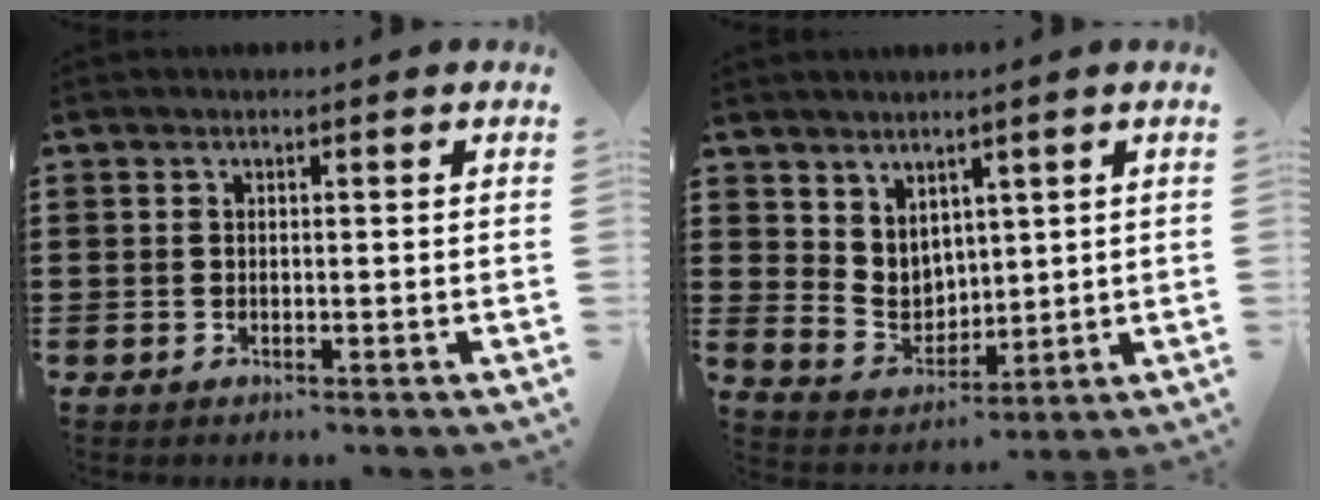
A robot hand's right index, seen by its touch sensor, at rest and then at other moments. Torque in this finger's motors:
{"motor_torque": [-0.20, 0.31, 0.01, -0.01]}